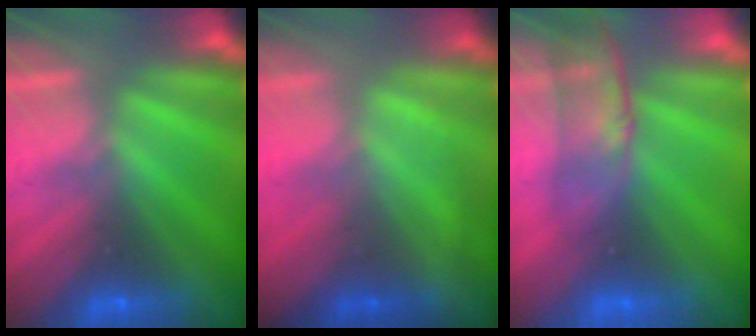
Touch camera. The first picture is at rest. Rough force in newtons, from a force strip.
{"total": 1.5}
{"total": 3.0}